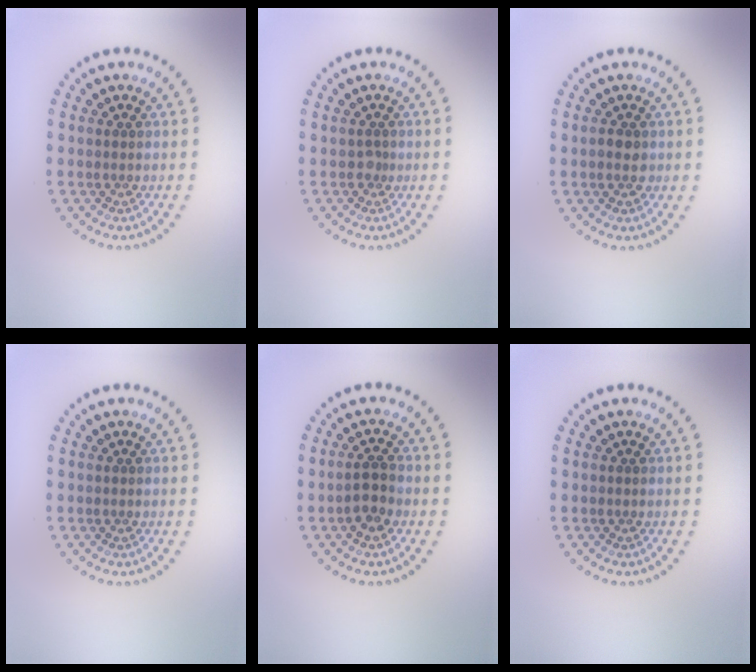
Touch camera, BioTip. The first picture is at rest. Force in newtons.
{"total": 0.8, "press": 0.6, "slide": 0.6}
{"total": 1.7, "press": 1.7, "slide": 0.4}
{"total": 0.0}
{"total": 2.3, "press": 2.3, "slide": 0.6}
{"total": 0.0}